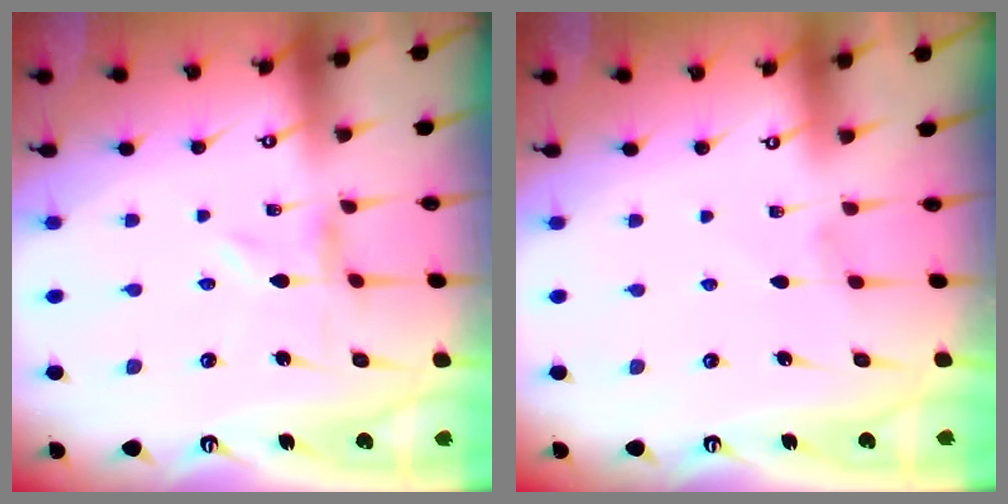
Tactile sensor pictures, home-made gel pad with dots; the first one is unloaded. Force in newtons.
{"total": 0.0}